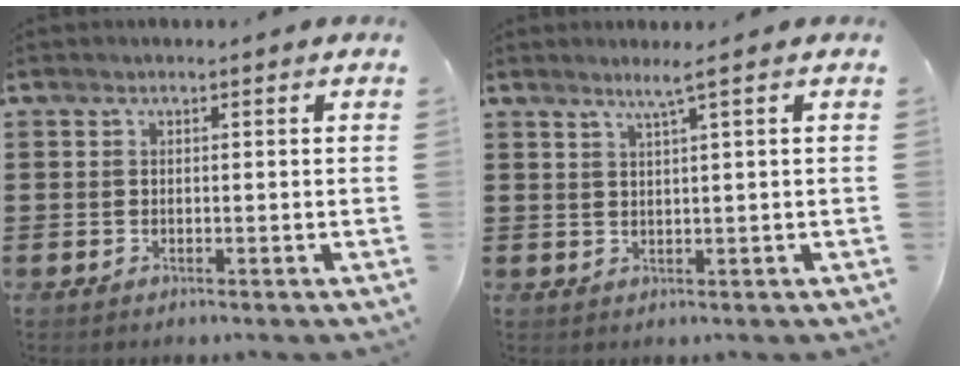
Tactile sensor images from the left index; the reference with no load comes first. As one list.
[{"total": 2.3, "force": [1.3, -0.5, 1.8], "torque": [-0.036, -0.005, 0.022]}]